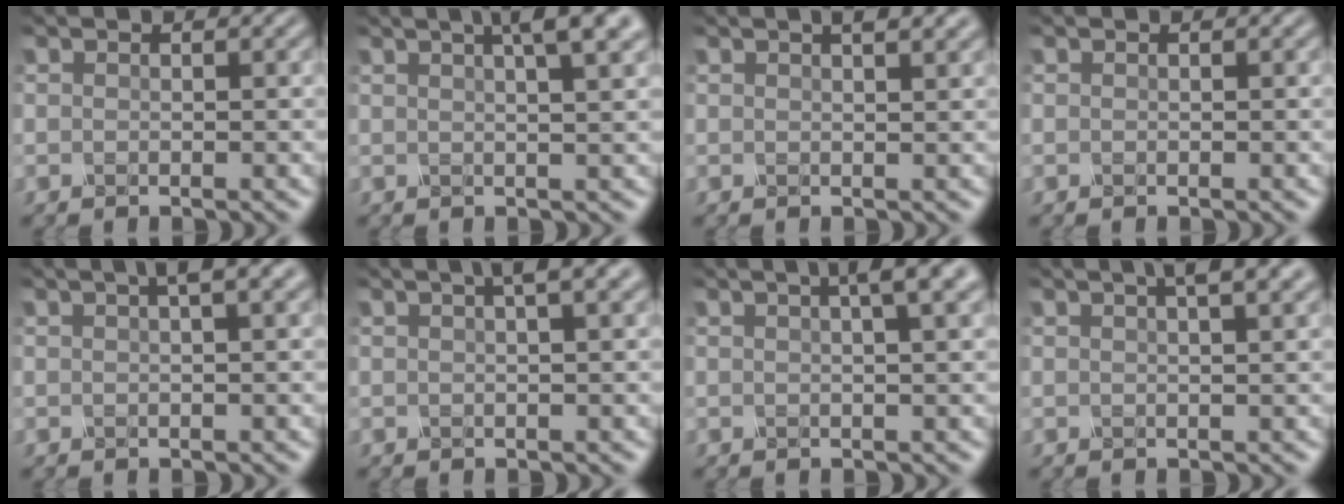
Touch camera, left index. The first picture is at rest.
{"total": 6.2, "force": [3.5, 1.9, 4.8], "torque": [-0.039, 0.031, 0.018]}
{"total": 3.2, "force": [1.9, 1.2, 2.3], "torque": [-0.013, 0.010, 0.010]}
{"total": 0.0}
{"total": 3.2, "force": [1.7, 0.5, 2.6], "torque": [-0.033, 0.011, 0.022]}
{"total": 3.4, "force": [1.9, 0.6, 2.8], "torque": [-0.033, 0.011, 0.022]}
{"total": 4.8, "force": [2.5, 1.2, 3.9], "torque": [-0.035, 0.019, 0.016]}
{"total": 4.7, "force": [2.8, 1.4, 3.5], "torque": [-0.030, 0.019, 0.016]}